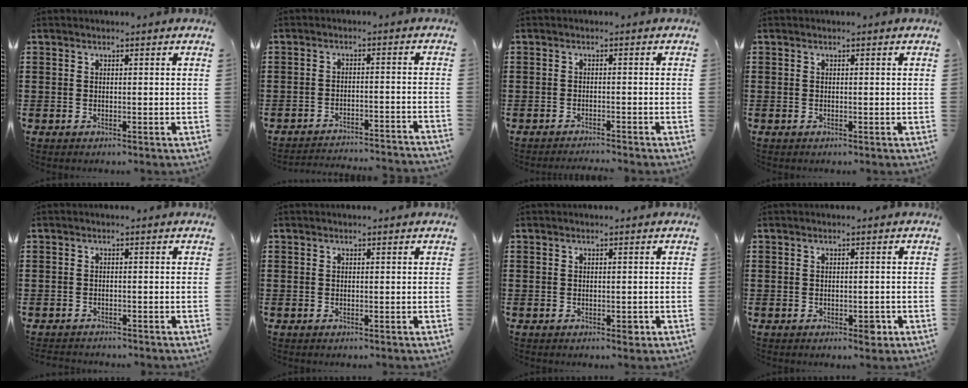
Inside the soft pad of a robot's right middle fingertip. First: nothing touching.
{"total": 3.0, "force": [-3.0, -0.2, 0.4], "torque": [-0.011, -0.001, -0.062]}
{"total": 1.2, "force": [-1.2, -0.2, 0.1], "torque": [-0.004, 0.001, -0.023]}
{"total": 0.0}
{"total": 1.0, "force": [-1.0, 0.1, -0.1], "torque": [-0.003, 0.001, -0.023]}
{"total": 0.0}
{"total": 1.0, "force": [-0.5, 0.6, 0.7], "torque": [-0.013, -0.001, -0.008]}
{"total": 1.9, "force": [-1.0, 0.9, 1.4], "torque": [-0.023, 0.001, -0.019]}